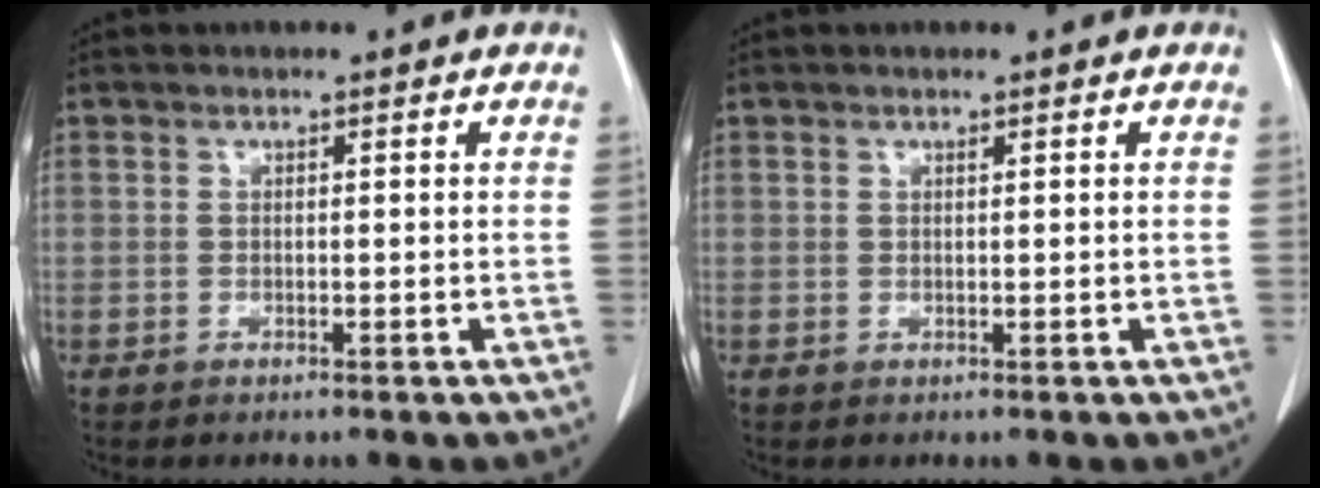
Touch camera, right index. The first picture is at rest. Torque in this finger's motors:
{"motor_torque": [-0.02, 0.04, -0.02, 0.00]}